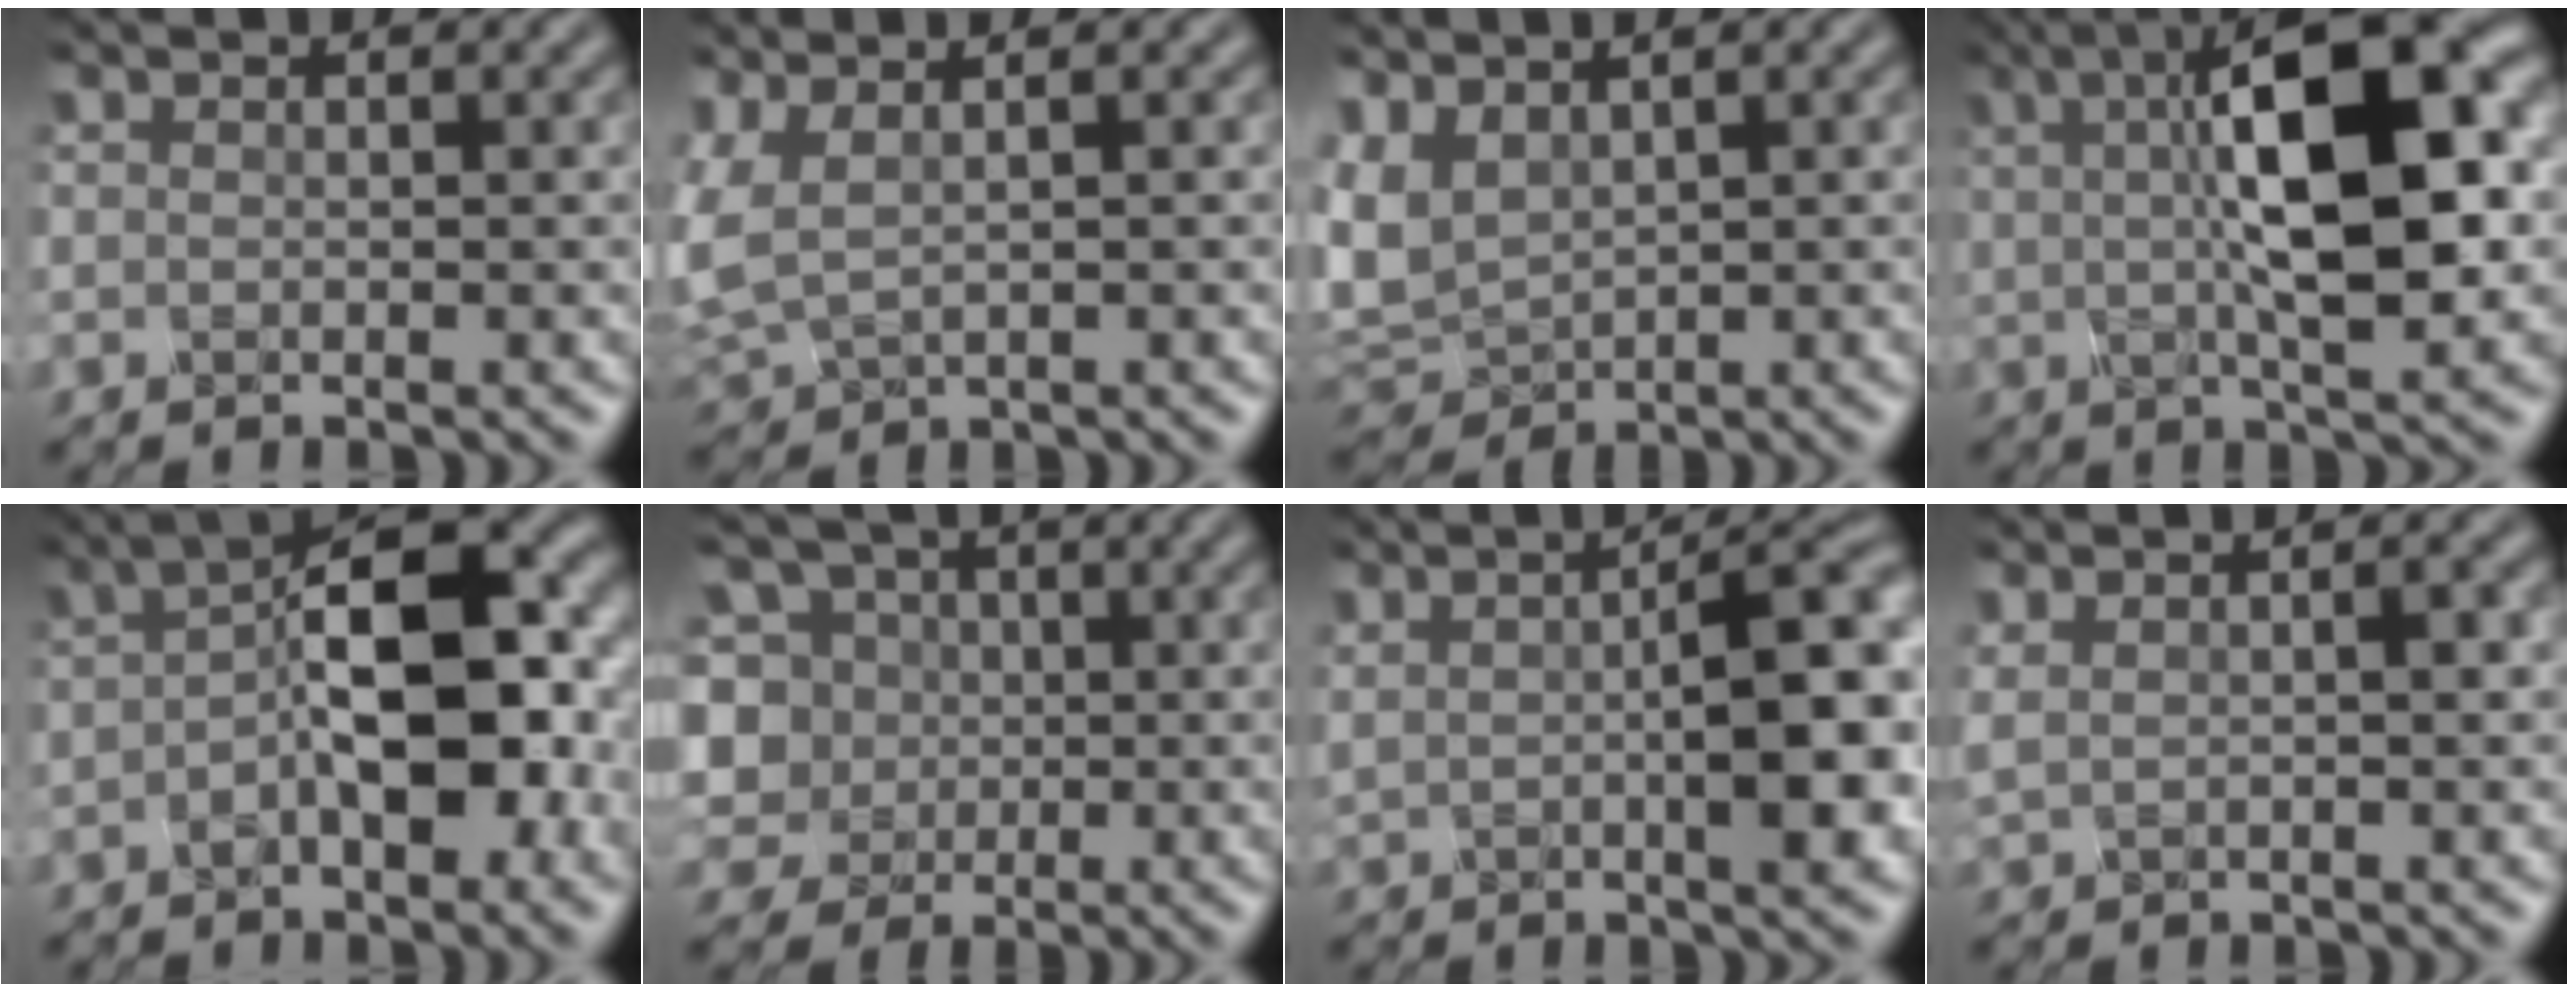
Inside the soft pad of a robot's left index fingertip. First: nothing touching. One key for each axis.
{"total": 3.7, "fx": 1.5, "fy": 1.7, "fz": 3.0, "tx": -0.084, "ty": 0.008, "tz": 0.036}
{"total": 4.6, "fx": 1.3, "fy": 3.0, "fz": 3.2, "tx": -0.089, "ty": 0.001, "tz": 0.024}
{"total": 12.6, "fx": 2.2, "fy": 4.0, "fz": 11.8, "tx": -0.173, "ty": 0.015, "tz": 0.030}
{"total": 11.5, "fx": -1.0, "fy": 5.3, "fz": 10.2, "tx": -0.143, "ty": 0.021, "tz": -0.031}
{"total": 11.1, "fx": 1.2, "fy": 9.9, "fz": 4.9, "tx": -0.128, "ty": 0.031, "tz": -0.006}
{"total": 8.8, "fx": 0.7, "fy": 2.7, "fz": 8.4, "tx": -0.120, "ty": 0.010, "tz": 0.013}
{"total": 2.2, "fx": 0.7, "fy": 0.7, "fz": 1.9, "tx": -0.036, "ty": 0.000, "tz": 0.016}